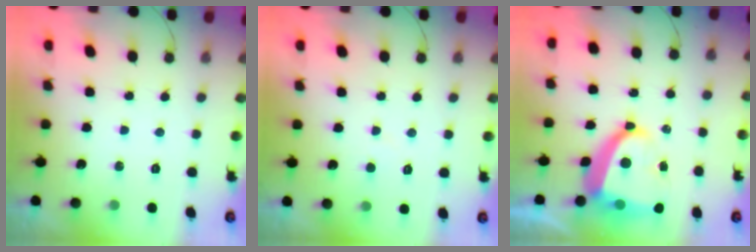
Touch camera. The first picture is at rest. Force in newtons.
{"total": 3.0, "press": 3.0, "slide": 0.3}
{"total": 14.8, "press": 14.7, "slide": 1.9}